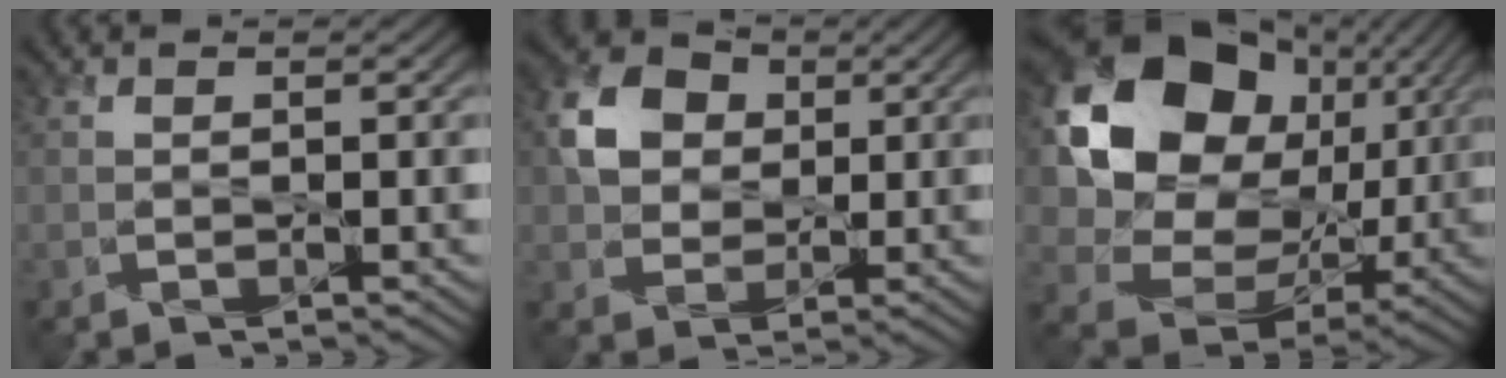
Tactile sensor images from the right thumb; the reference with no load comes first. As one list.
[{"total": 6.1, "force": [1.8, 5.3, 2.6], "torque": [-0.063, 0.011, 0.024]}, {"total": 17.6, "force": [5.1, 13.9, 9.4], "torque": [-0.209, 0.012, 0.105]}]